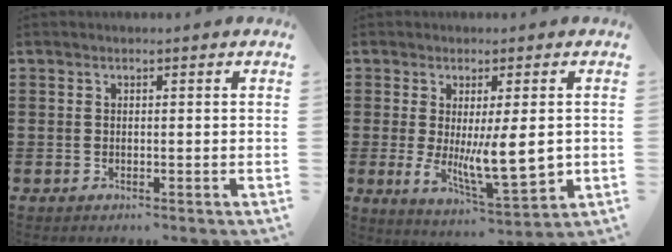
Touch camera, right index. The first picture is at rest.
{"total": 10.8, "force": [0.1, 3.1, 10.3], "torque": [-0.189, -0.026, 0.004]}